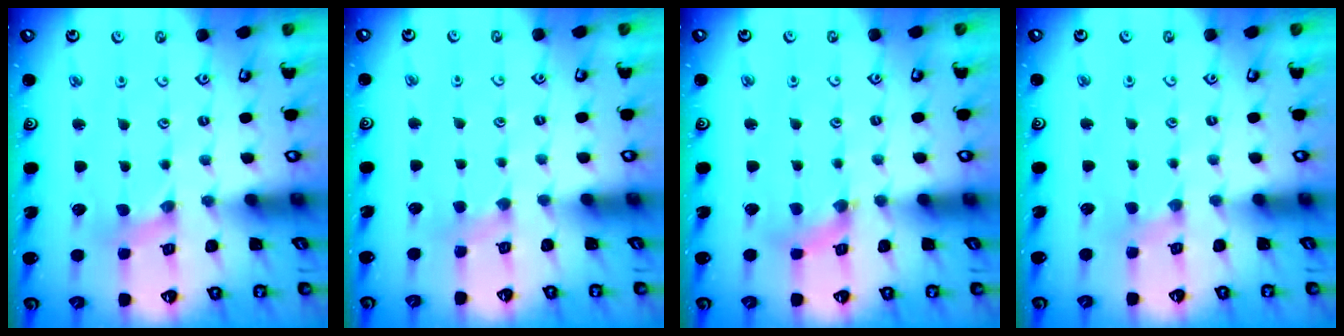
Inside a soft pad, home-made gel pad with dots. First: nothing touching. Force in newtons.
{"total": 2.1, "press": 2.1, "slide": 0.5}
{"total": 2.1, "press": 2.1, "slide": 0.4}
{"total": 1.3, "press": 1.3, "slide": 0.2}